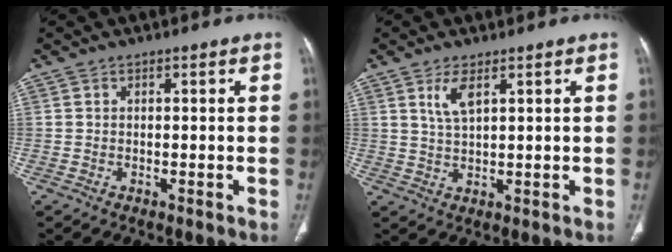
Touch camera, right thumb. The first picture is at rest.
{"total": 4.1, "force": [2.1, 1.3, 3.3], "torque": [-0.070, -0.010, 0.049]}